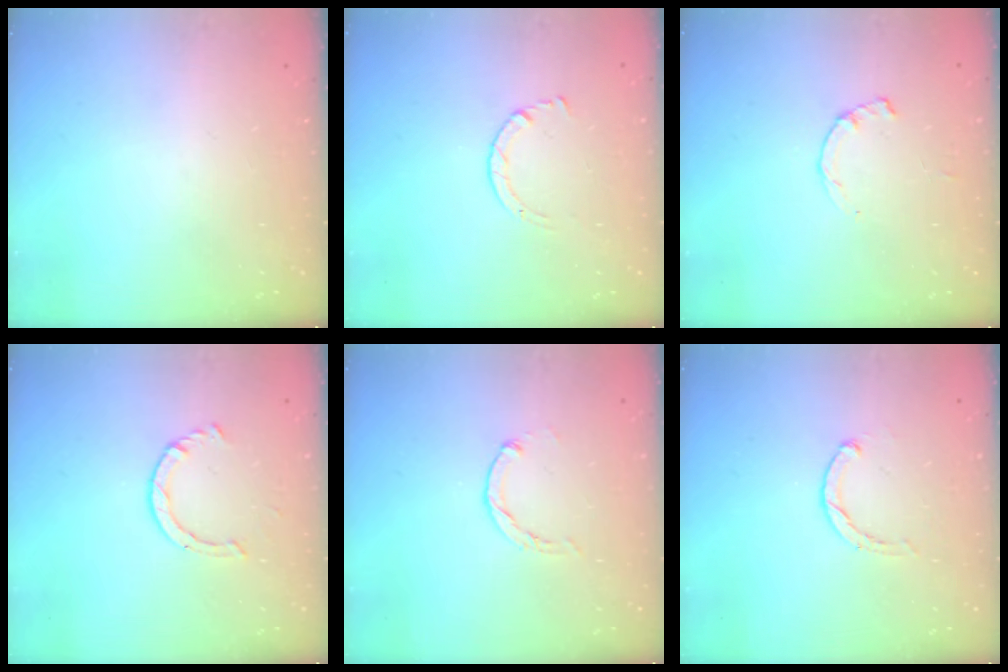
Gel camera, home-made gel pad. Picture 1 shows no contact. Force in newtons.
{"total": 1.7, "press": 1.7, "slide": 0.2}
{"total": 1.2, "press": 1.2, "slide": 0.3}
{"total": 2.3, "press": 2.3, "slide": 0.2}
{"total": 0.0}
{"total": 0.6, "press": 0.6, "slide": 0.2}